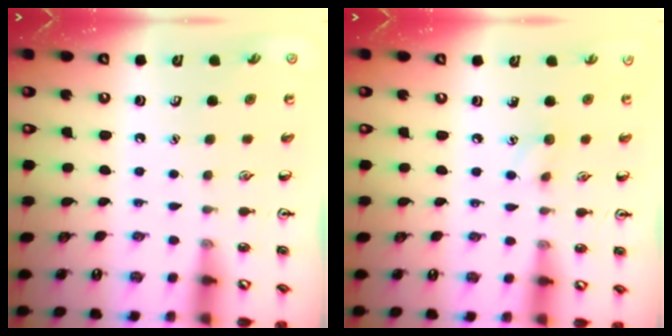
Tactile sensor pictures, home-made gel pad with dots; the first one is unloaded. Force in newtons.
{"total": 5.4, "press": 5.1, "slide": 1.7}